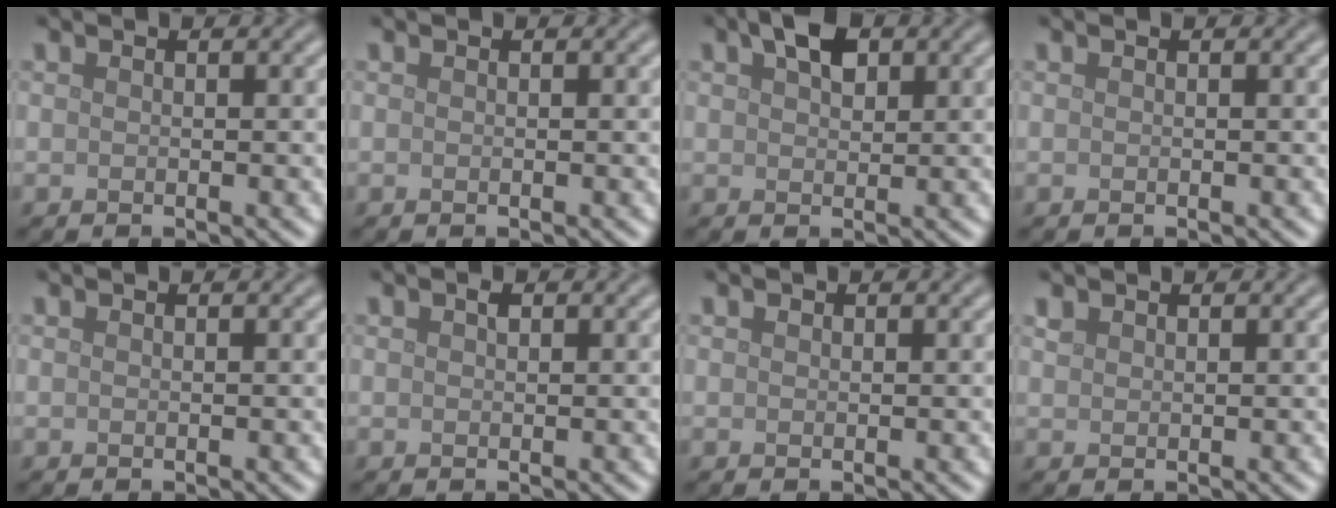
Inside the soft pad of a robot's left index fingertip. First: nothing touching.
{"total": 0.0}
{"total": 3.0, "force": [1.6, 1.6, 1.9], "torque": [-0.035, 0.008, 0.029]}
{"total": 0.0}
{"total": 0.0}
{"total": 0.6, "force": [0.3, 0.3, 0.4], "torque": [-0.009, 0.002, 0.004]}
{"total": 0.0}
{"total": 0.8, "force": [0.6, 0.5, 0.1], "torque": [-0.003, 0.002, 0.014]}